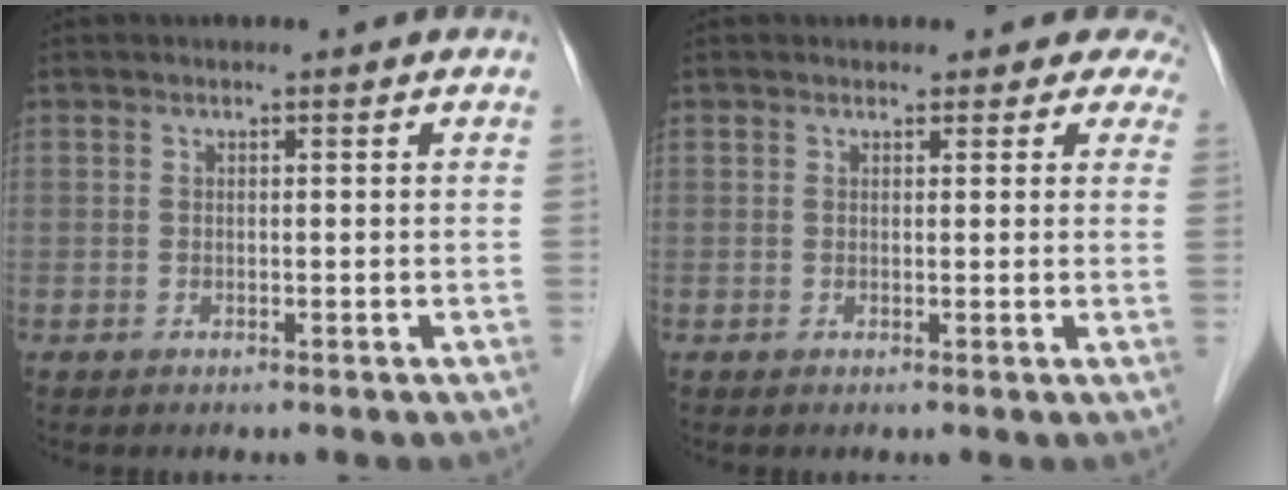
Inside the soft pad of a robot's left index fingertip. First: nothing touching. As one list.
[{"total": 5.1, "force": [4.6, 2.3, -0.1], "torque": [0.035, -0.012, 0.024]}]